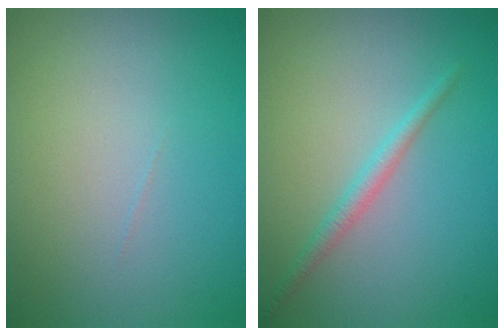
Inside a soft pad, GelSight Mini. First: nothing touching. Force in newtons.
{"total": 1.6, "press": 1.6, "slide": 0.1}